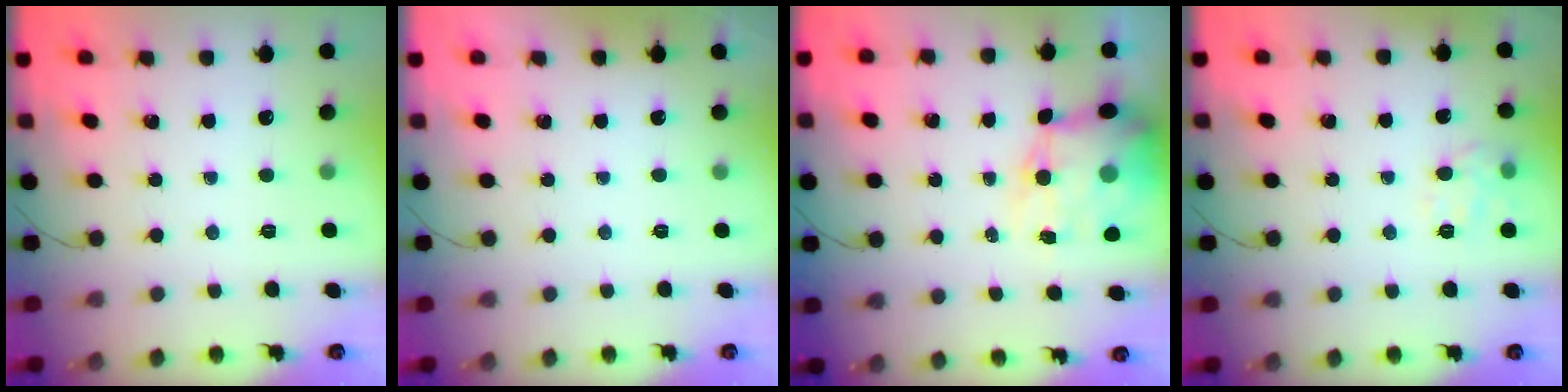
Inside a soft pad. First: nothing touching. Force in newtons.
{"total": 1.9, "press": 1.9, "slide": 0.3}
{"total": 13.9, "press": 13.6, "slide": 3.2}
{"total": 6.0, "press": 5.9, "slide": 1.1}